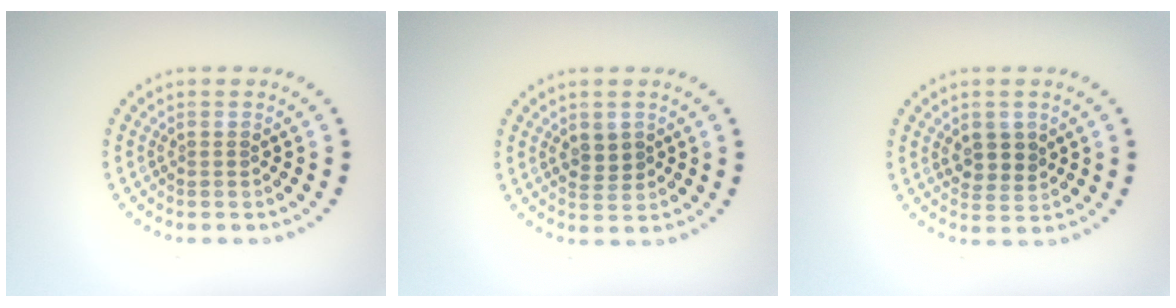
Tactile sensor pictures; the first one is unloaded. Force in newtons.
{"total": 1.4, "press": 1.3, "slide": 0.5}
{"total": 2.6, "press": 2.4, "slide": 0.9}